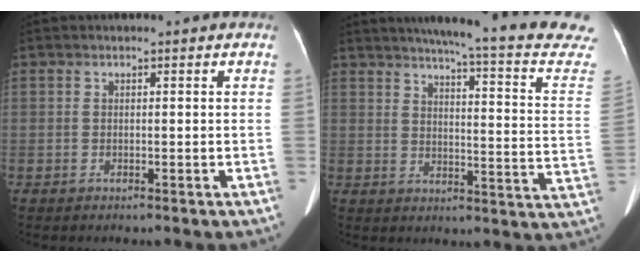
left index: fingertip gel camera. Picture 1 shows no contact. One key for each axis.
{"total": 21.9, "fx": 18.9, "fy": 0.3, "fz": 11.1, "tx": -0.145, "ty": -0.057, "tz": 0.214}